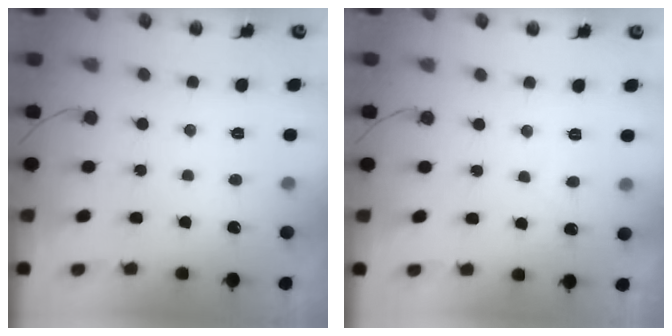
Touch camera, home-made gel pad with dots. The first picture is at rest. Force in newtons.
{"total": 3.4, "press": 3.4, "slide": 0.4}